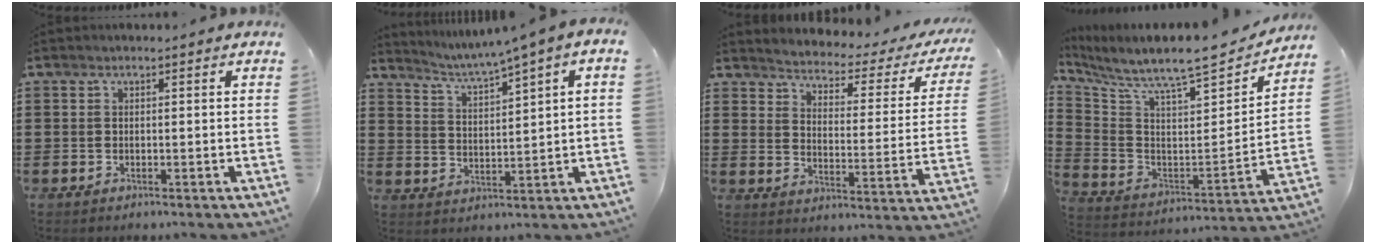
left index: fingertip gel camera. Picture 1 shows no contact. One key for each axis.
{"total": 2.4, "fx": 1.7, "fy": -0.6, "fz": 1.6, "tx": -0.042, "ty": -0.020, "tz": 0.018}
{"total": 2.2, "fx": 2.0, "fy": 0.3, "fz": 0.7, "tx": -0.033, "ty": -0.025, "tz": 0.023}
{"total": 7.4, "fx": 6.8, "fy": 0.6, "fz": 2.9, "tx": -0.085, "ty": -0.067, "tz": 0.105}